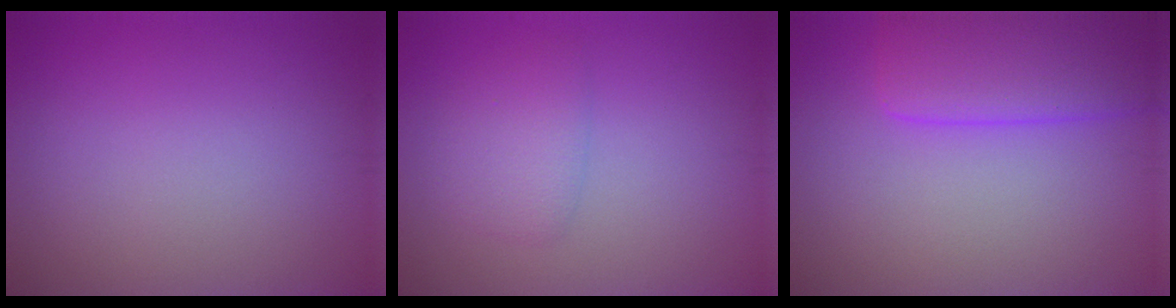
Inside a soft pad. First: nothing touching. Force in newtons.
{"total": 2.3, "press": 2.3, "slide": 0.1}
{"total": 6.3, "press": 6.3, "slide": 0.6}